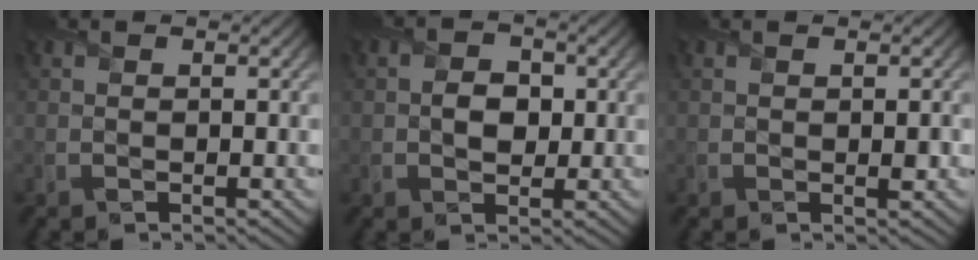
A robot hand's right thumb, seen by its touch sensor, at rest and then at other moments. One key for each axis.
{"total": 2.8, "fx": -0.1, "fy": 2.2, "fz": 1.6, "tx": -0.029, "ty": -0.004, "tz": -0.009}
{"total": 0.7, "fx": -0.2, "fy": 0.4, "fz": 0.5, "tx": -0.002, "ty": -0.007, "tz": -0.002}